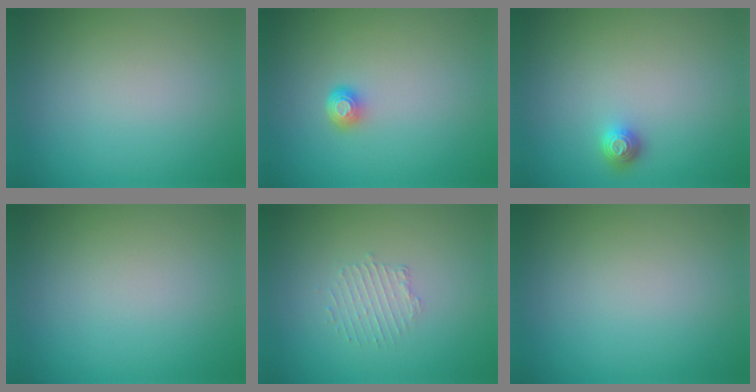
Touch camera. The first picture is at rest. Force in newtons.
{"total": 1.5, "press": 1.1, "slide": 1.0}
{"total": 1.2, "press": 1.1, "slide": 0.4}
{"total": 0.0}
{"total": 1.3, "press": 0.7, "slide": 1.1}
{"total": 0.0}